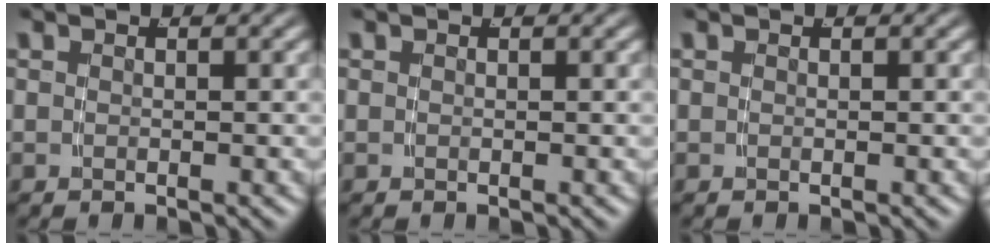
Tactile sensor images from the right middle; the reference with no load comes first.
{"total": 0.0}
{"total": 0.0}